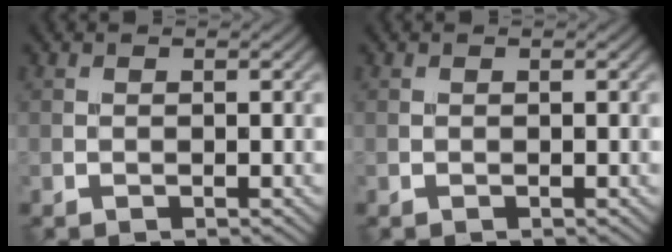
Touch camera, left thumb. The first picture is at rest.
{"total": 0.0}